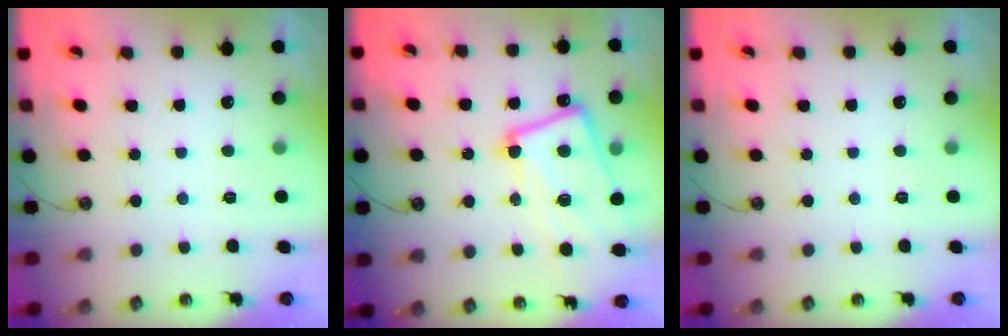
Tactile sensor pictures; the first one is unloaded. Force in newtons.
{"total": 12.2, "press": 12.1, "slide": 1.7}
{"total": 0.0}